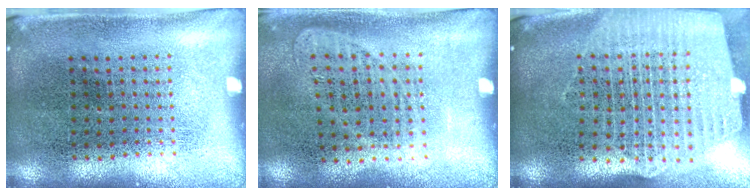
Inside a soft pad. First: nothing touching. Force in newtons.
{"total": 1.0, "press": 0.9, "slide": 0.4}
{"total": 2.5, "press": 2.2, "slide": 1.3}